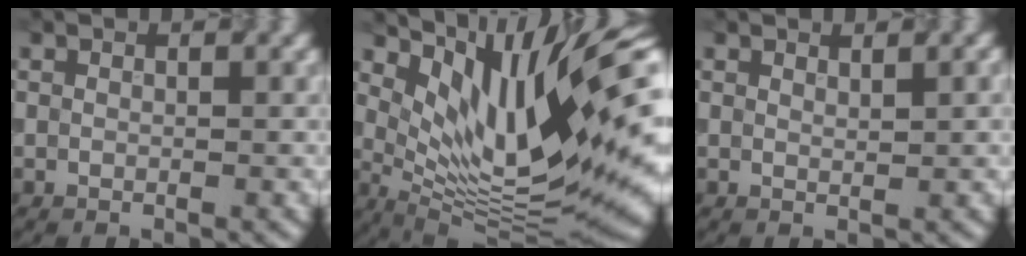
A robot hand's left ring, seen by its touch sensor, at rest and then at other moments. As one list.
[{"total": 13.6, "force": [4.9, 3.9, 12.1], "torque": [-0.204, -0.001, 0.096]}, {"total": 1.3, "force": [0.8, 0.2, 1.0], "torque": [-0.011, 0.002, 0.013]}]